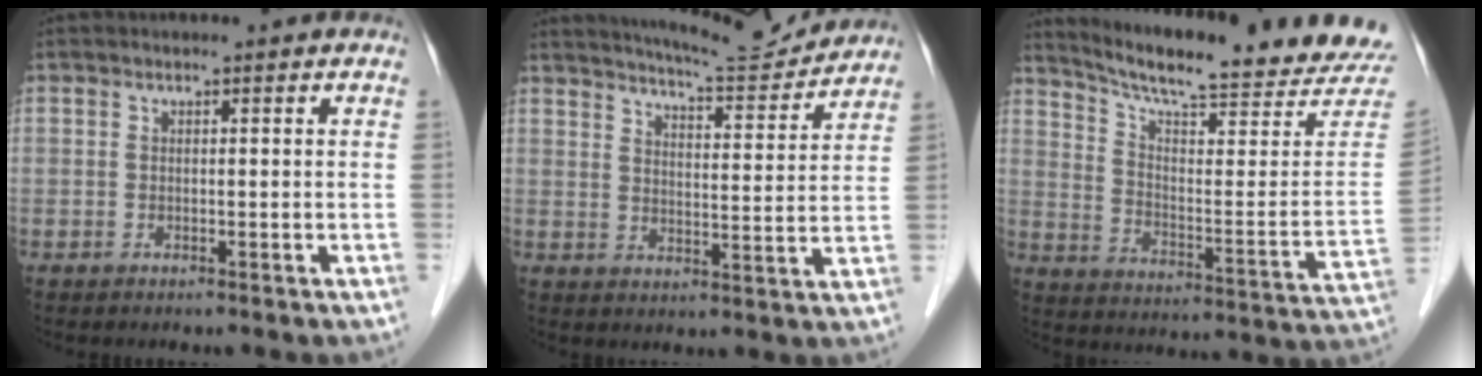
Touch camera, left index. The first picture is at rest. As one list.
[{"total": 11.5, "force": [11.2, 0.4, 2.6], "torque": [-0.043, -0.003, 0.154]}, {"total": 23.5, "force": [22.0, 1.1, 8.4], "torque": [-0.134, -0.093, 0.284]}]